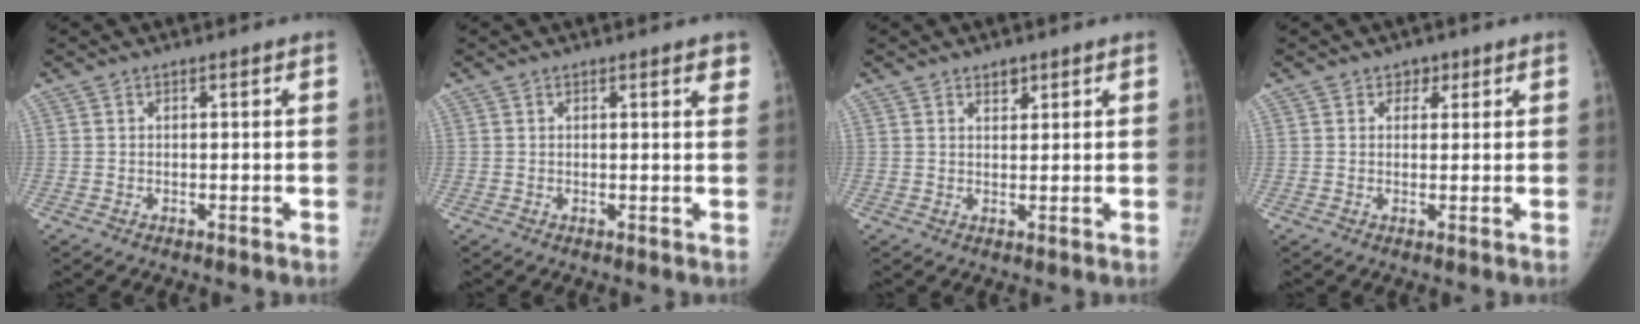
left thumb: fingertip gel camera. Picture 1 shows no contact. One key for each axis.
{"total": 2.0, "fx": 1.3, "fy": 0.6, "fz": 1.4, "tx": -0.010, "ty": -0.005, "tz": 0.013}
{"total": 1.9, "fx": 1.3, "fy": 1.1, "fz": 0.8, "tx": 0.001, "ty": -0.008, "tz": 0.019}
{"total": 2.0, "fx": 1.1, "fy": 1.6, "fz": 0.5, "tx": 0.014, "ty": -0.004, "tz": 0.009}